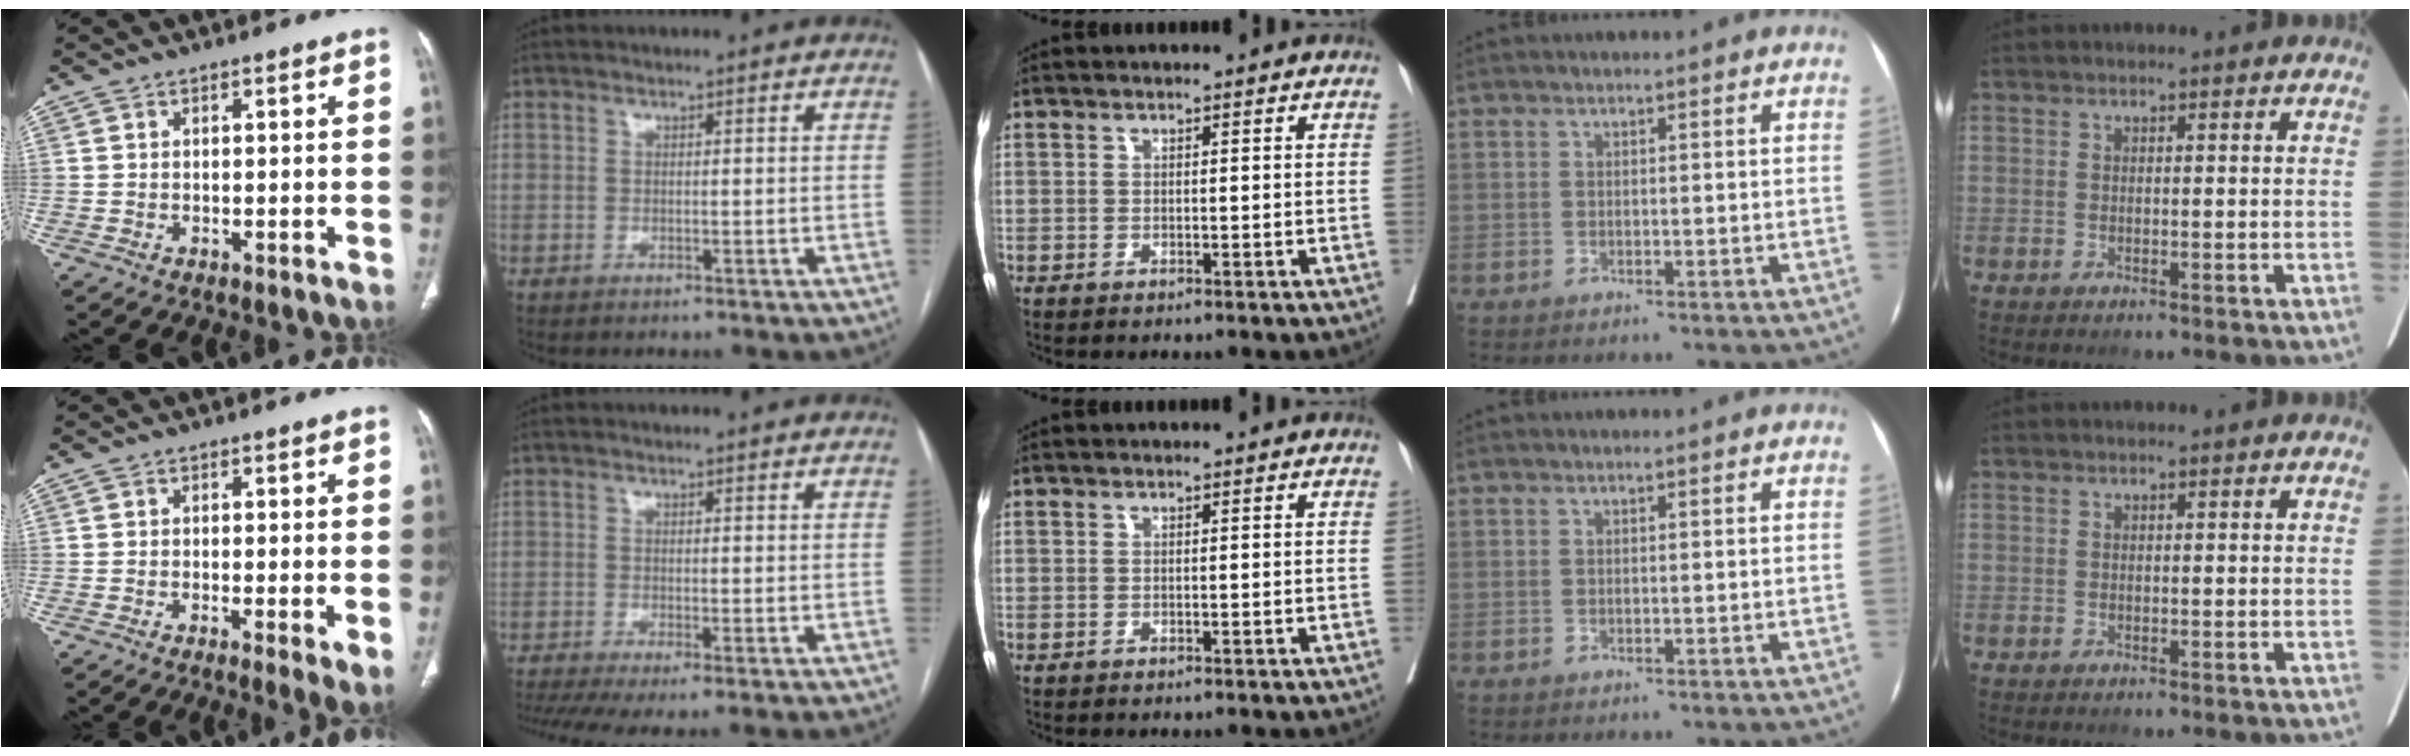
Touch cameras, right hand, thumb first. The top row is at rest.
{"thumb": {"total": 3.8, "force": [-0.8, 0.6, 3.7], "torque": [-0.067, -0.014, -0.018]}, "index": {"total": 6.5, "force": [-4.1, 1.2, 4.9], "torque": [-0.083, -0.009, -0.073]}}